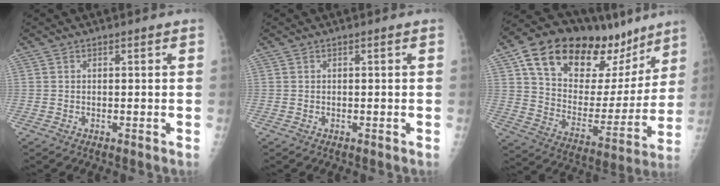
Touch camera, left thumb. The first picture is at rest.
{"total": 0.0}
{"total": 28.5, "force": [17.1, 14.3, 17.8], "torque": [-0.233, -0.027, 0.276]}